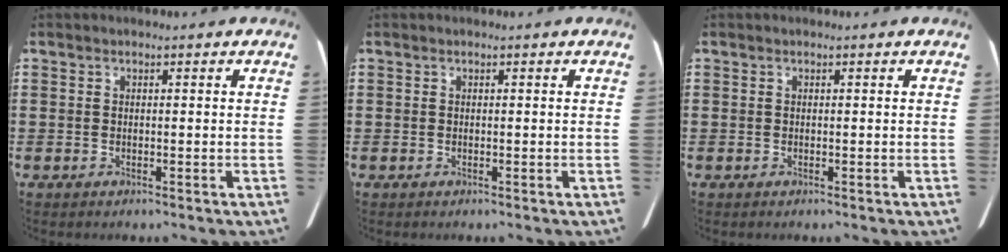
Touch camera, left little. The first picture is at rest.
{"total": 0.0}
{"total": 0.0}